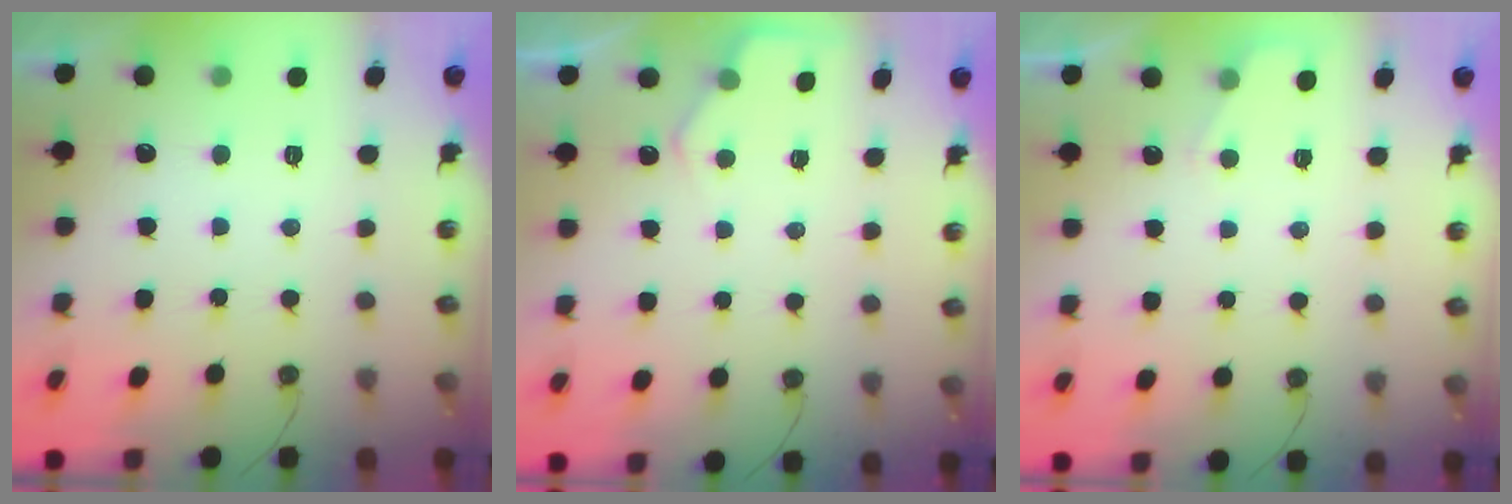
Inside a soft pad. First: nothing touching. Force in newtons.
{"total": 3.9, "press": 3.9, "slide": 0.5}
{"total": 2.4, "press": 2.4, "slide": 0.4}